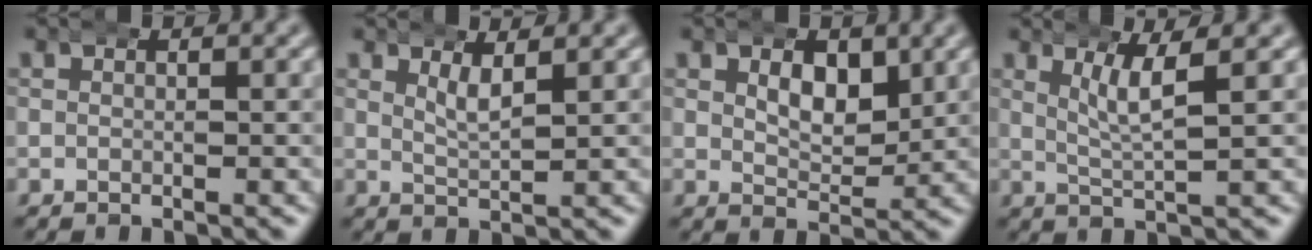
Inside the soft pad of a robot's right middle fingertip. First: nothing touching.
{"total": 2.3, "force": [1.6, 0.2, 1.6], "torque": [-0.033, -0.007, 0.034]}
{"total": 3.8, "force": [1.8, 2.2, 2.5], "torque": [-0.034, -0.008, 0.033]}
{"total": 3.3, "force": [1.7, -0.1, 2.8], "torque": [-0.052, -0.001, 0.033]}